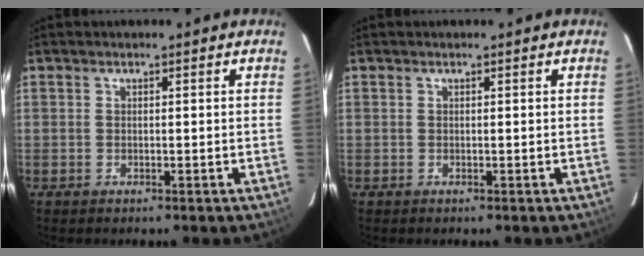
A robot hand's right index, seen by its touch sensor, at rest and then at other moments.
{"total": 0.0}